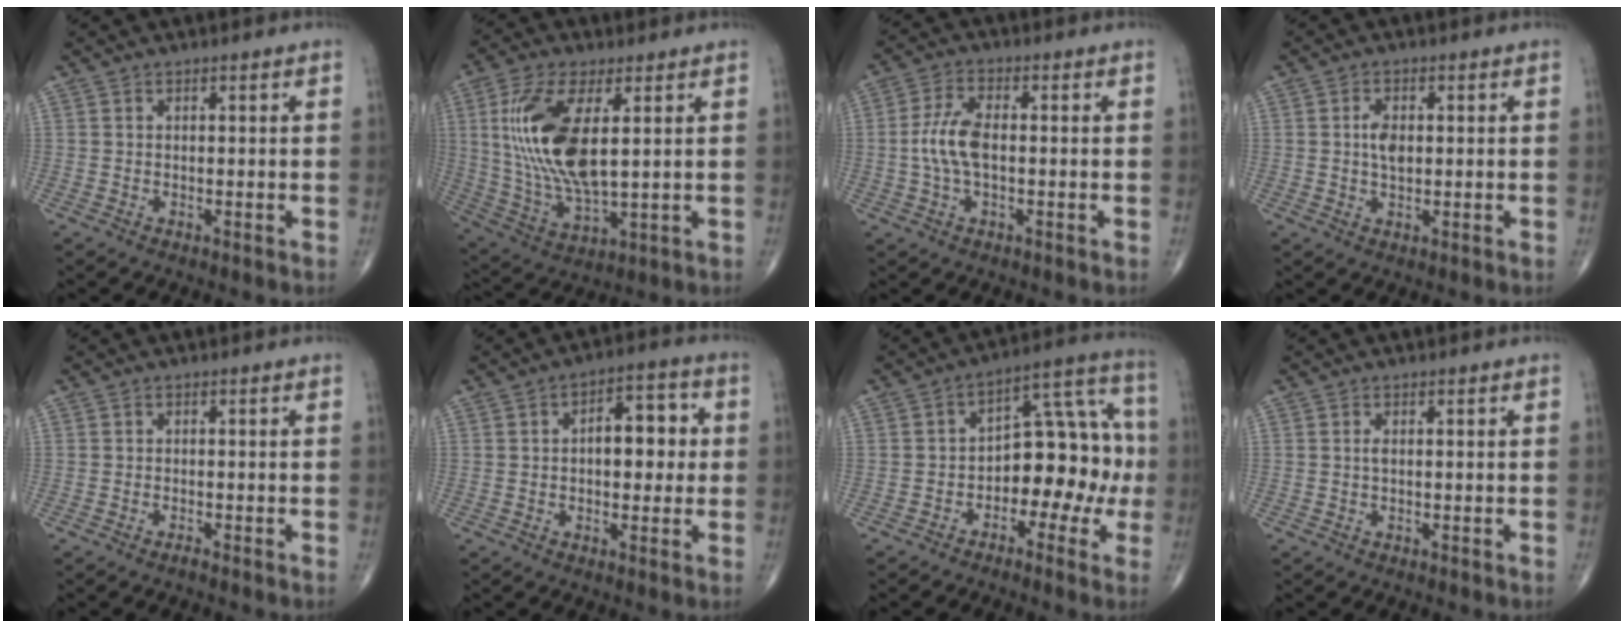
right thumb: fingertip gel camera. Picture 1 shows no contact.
{"total": 17.5, "force": [3.4, 7.3, 15.5], "torque": [-0.327, -0.017, 0.073]}
{"total": 8.2, "force": [-0.5, 3.6, 7.4], "torque": [-0.173, 0.018, -0.012]}
{"total": 3.6, "force": [0.3, 2.0, 2.9], "torque": [-0.052, 0.000, 0.005]}
{"total": 0.7, "force": [-0.6, -0.1, 0.4], "torque": [-0.010, 0.001, -0.013]}
{"total": 9.3, "force": [0.7, 5.1, 7.7], "torque": [-0.080, 0.018, 0.007]}
{"total": 14.2, "force": [-3.0, 8.5, 10.9], "torque": [-0.108, 0.060, -0.051]}
{"total": 0.6, "force": [0.0, 0.2, 0.6], "torque": [-0.016, -0.001, -0.001]}